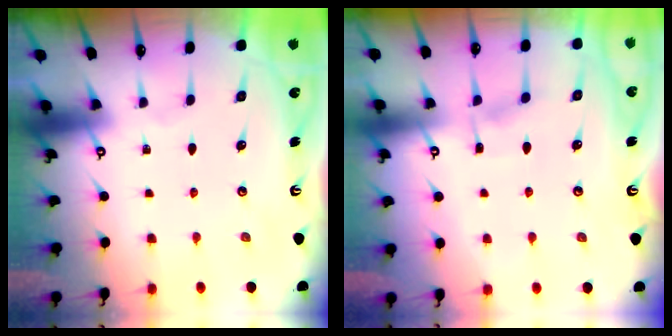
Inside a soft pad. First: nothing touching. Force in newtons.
{"total": 4.5, "press": 4.5, "slide": 0.6}